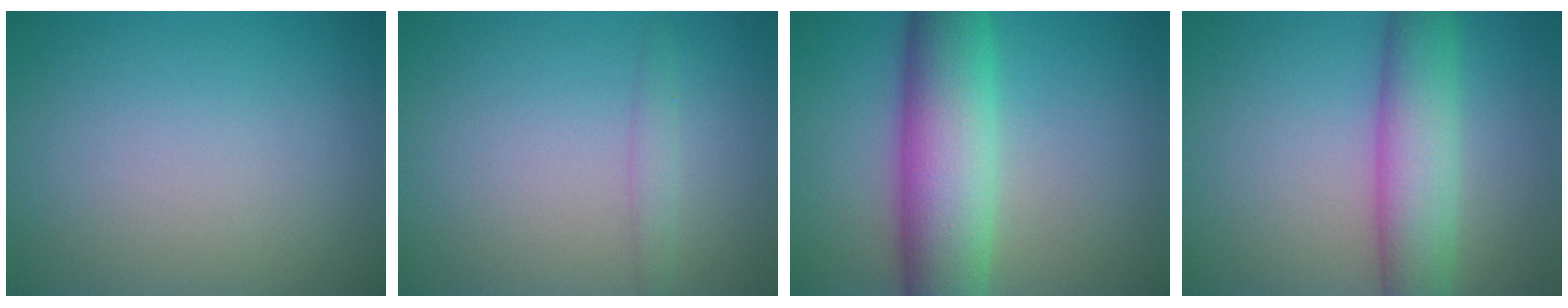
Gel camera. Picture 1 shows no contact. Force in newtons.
{"total": 1.3, "press": 1.3, "slide": 0.1}
{"total": 9.6, "press": 9.6, "slide": 0.3}
{"total": 6.2, "press": 6.2, "slide": 0.2}